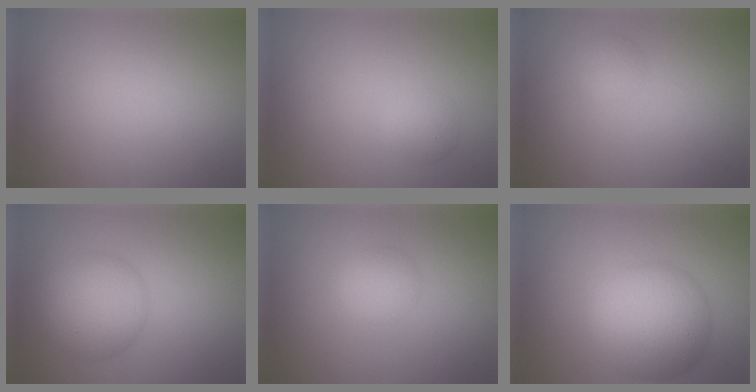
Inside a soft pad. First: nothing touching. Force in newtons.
{"total": 1.4, "press": 1.4, "slide": 0.1}
{"total": 1.1, "press": 1.1, "slide": 0.1}
{"total": 5.5, "press": 5.5, "slide": 0.1}
{"total": 1.9, "press": 1.9, "slide": 0.0}
{"total": 7.8, "press": 7.8, "slide": 0.2}